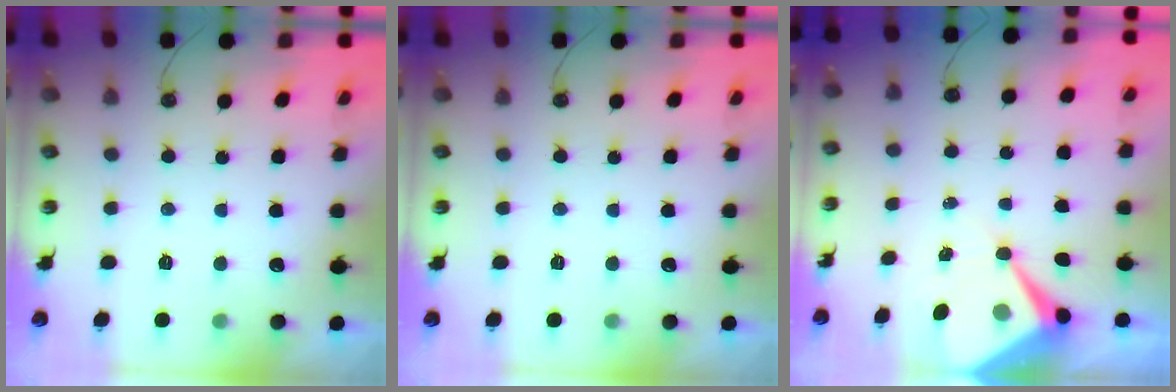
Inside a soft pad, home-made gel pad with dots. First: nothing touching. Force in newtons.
{"total": 0.0}
{"total": 9.5, "press": 9.5, "slide": 1.0}